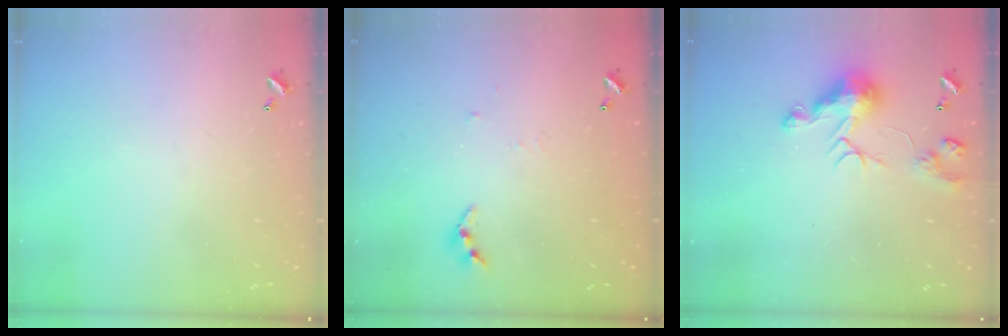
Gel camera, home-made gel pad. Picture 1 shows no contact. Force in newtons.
{"total": 4.7, "press": 4.7, "slide": 0.4}
{"total": 11.0, "press": 11.0, "slide": 0.7}